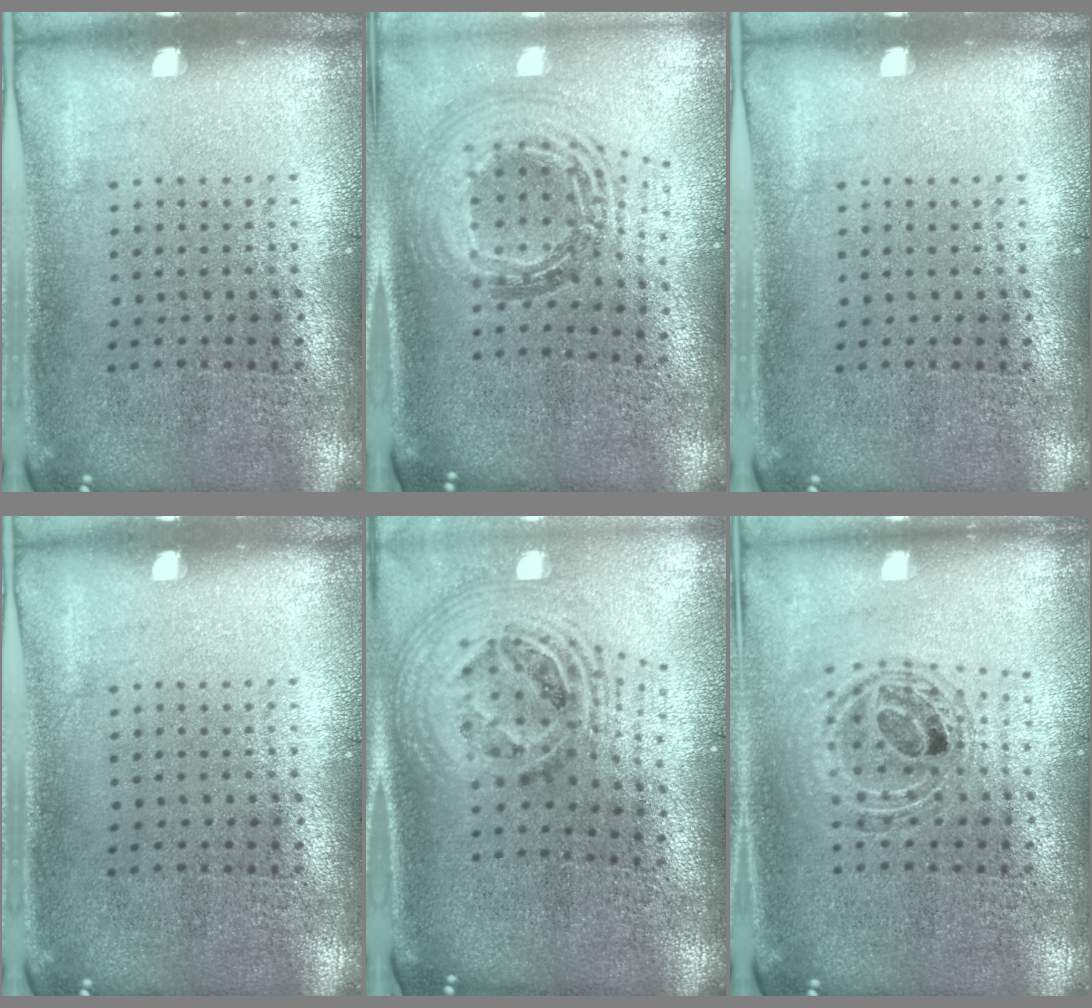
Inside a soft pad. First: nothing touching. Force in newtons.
{"total": 1.3, "press": 1.2, "slide": 0.6}
{"total": 0.0}
{"total": 0.0}
{"total": 2.0, "press": 1.6, "slide": 1.3}
{"total": 0.7, "press": 0.7, "slide": 0.2}